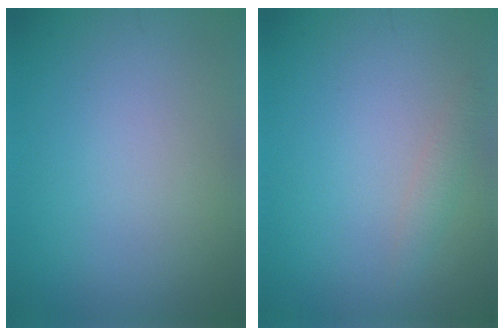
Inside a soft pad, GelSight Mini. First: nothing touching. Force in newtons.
{"total": 1.1, "press": 1.1, "slide": 0.1}